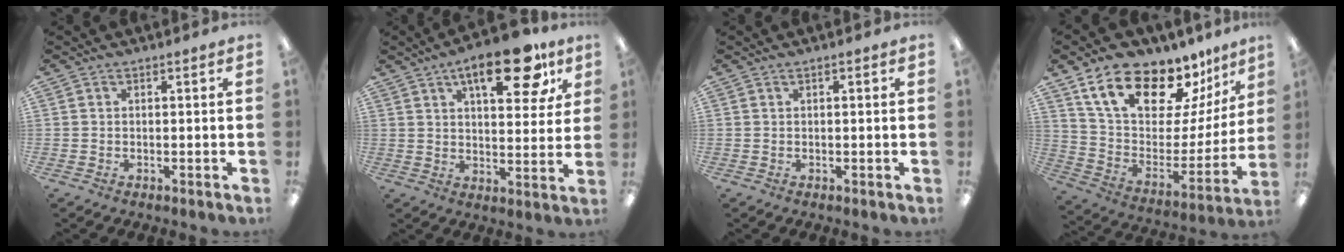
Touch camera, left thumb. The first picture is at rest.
{"total": 17.0, "force": [9.1, 7.1, 12.5], "torque": [-0.165, -0.036, 0.141]}
{"total": 0.5, "force": [0.2, 0.2, 0.4], "torque": [-0.009, 0.002, 0.003]}
{"total": 20.2, "force": [15.3, 9.0, 9.8], "torque": [-0.180, -0.103, 0.275]}